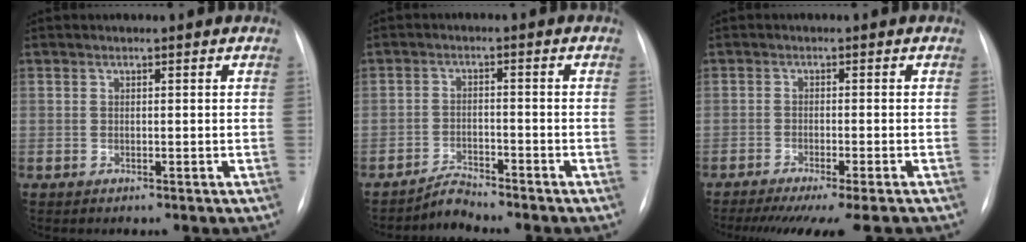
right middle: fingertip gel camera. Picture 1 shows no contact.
{"total": 2.8, "force": [-2.7, -0.4, -0.4], "torque": [0.007, -0.017, -0.050]}
{"total": 11.8, "force": [-10.1, 0.0, 6.2], "torque": [-0.079, -0.036, -0.142]}